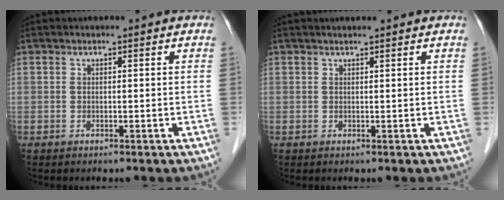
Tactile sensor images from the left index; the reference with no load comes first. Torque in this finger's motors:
{"motor_torque": [0.12, -0.34, 0.06, 0.01]}